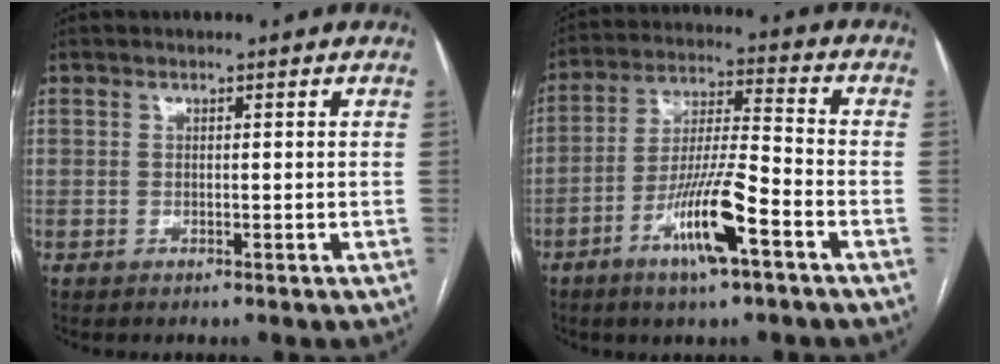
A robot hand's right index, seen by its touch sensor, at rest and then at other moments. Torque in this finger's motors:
{"motor_torque": [2.14, 0.00, 1.05, 0.21]}